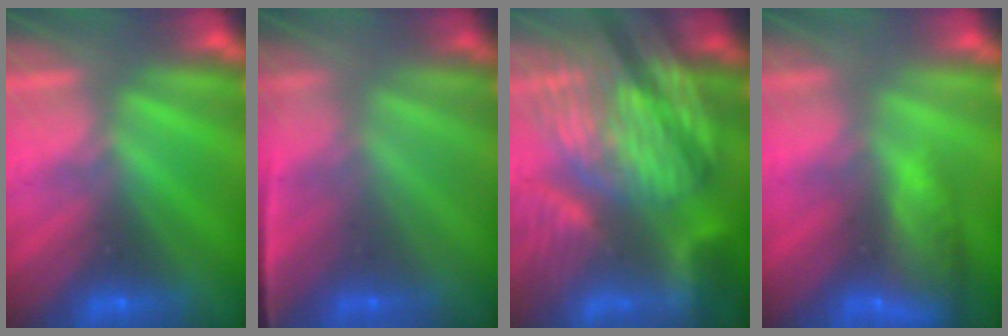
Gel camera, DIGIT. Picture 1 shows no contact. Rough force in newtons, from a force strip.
{"total": 1.1}
{"total": 8.1}
{"total": 7.8}